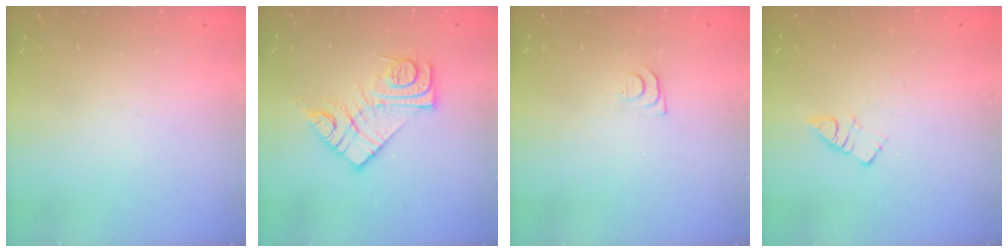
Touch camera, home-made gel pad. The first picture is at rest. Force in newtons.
{"total": 13.6, "press": 13.6, "slide": 0.9}
{"total": 4.0, "press": 4.0, "slide": 0.6}
{"total": 4.0, "press": 4.0, "slide": 0.4}